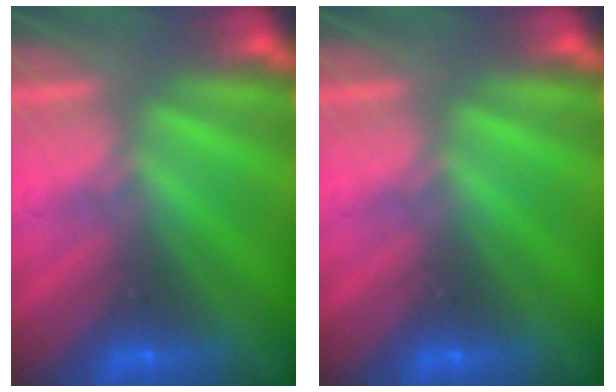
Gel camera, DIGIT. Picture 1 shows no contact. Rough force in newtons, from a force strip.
{"total": 0.0}